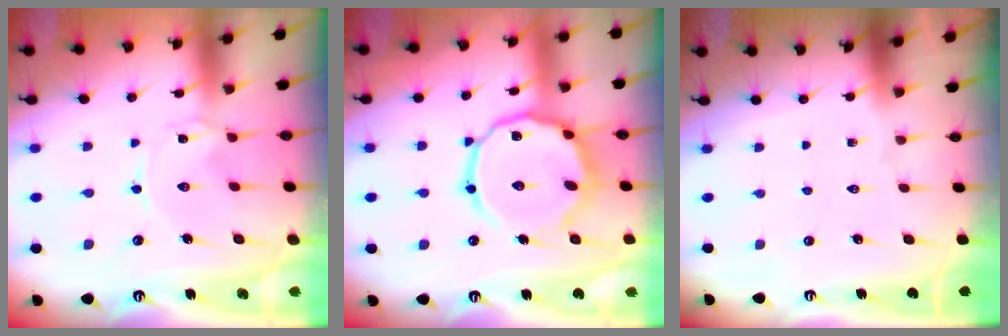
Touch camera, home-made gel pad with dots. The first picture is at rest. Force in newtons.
{"total": 17.1, "press": 17.0, "slide": 1.3}
{"total": 0.0}